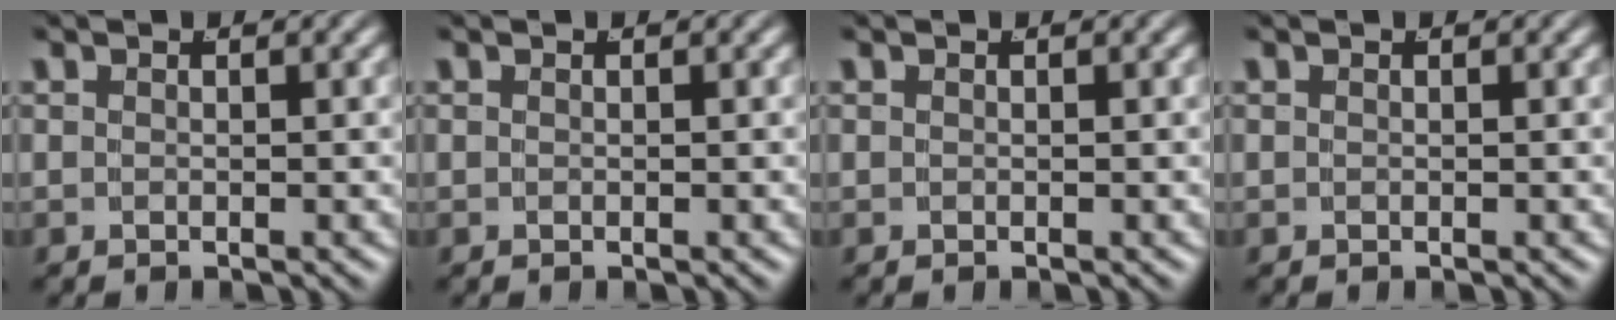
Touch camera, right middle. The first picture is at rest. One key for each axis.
{"total": 0.0}
{"total": 0.0}
{"total": 0.0}